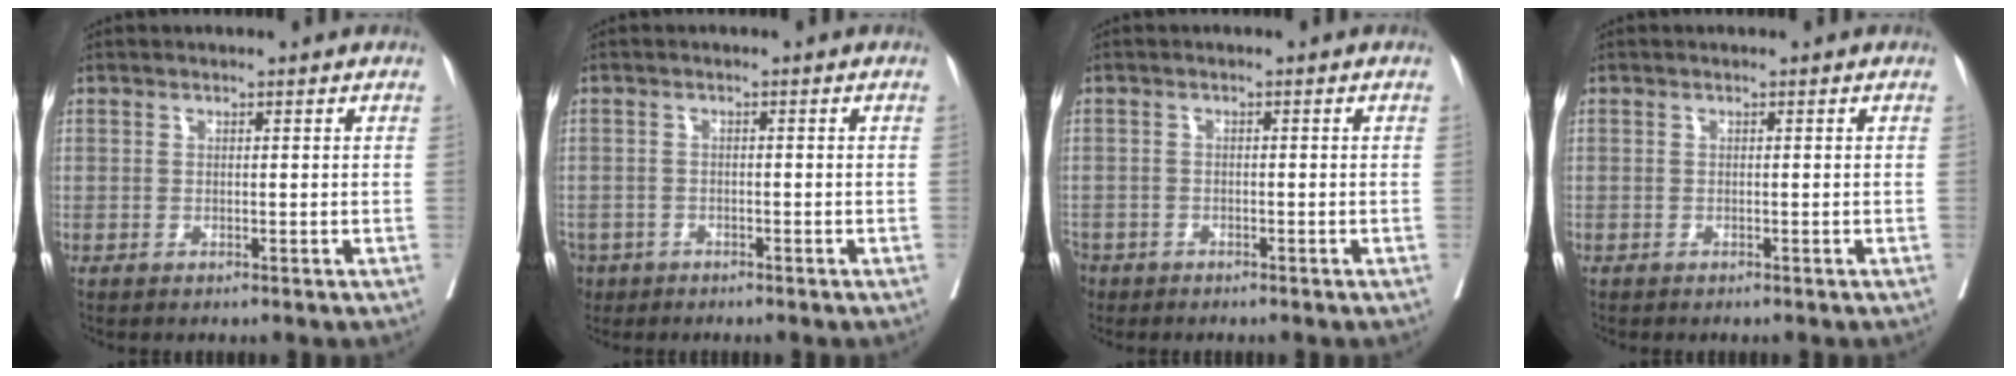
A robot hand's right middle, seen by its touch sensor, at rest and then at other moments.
{"total": 4.3, "force": [-3.1, 2.9, 0.6], "torque": [-0.014, 0.002, -0.053]}
{"total": 4.2, "force": [-3.2, 2.6, 0.8], "torque": [-0.024, -0.002, -0.061]}
{"total": 0.7, "force": [-0.7, 0.2, 0.3], "torque": [-0.001, -0.001, -0.012]}